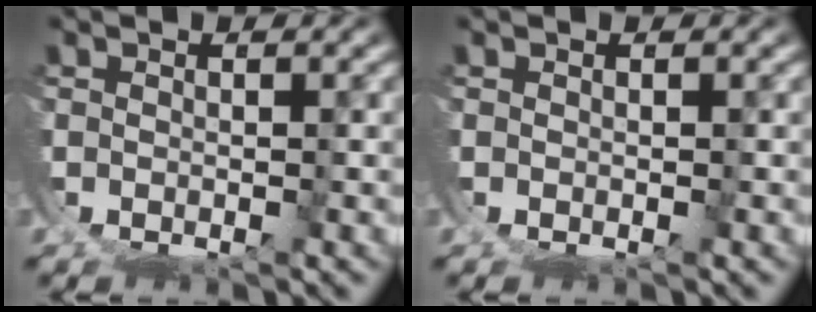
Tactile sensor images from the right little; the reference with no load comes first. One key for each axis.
{"total": 0.0}